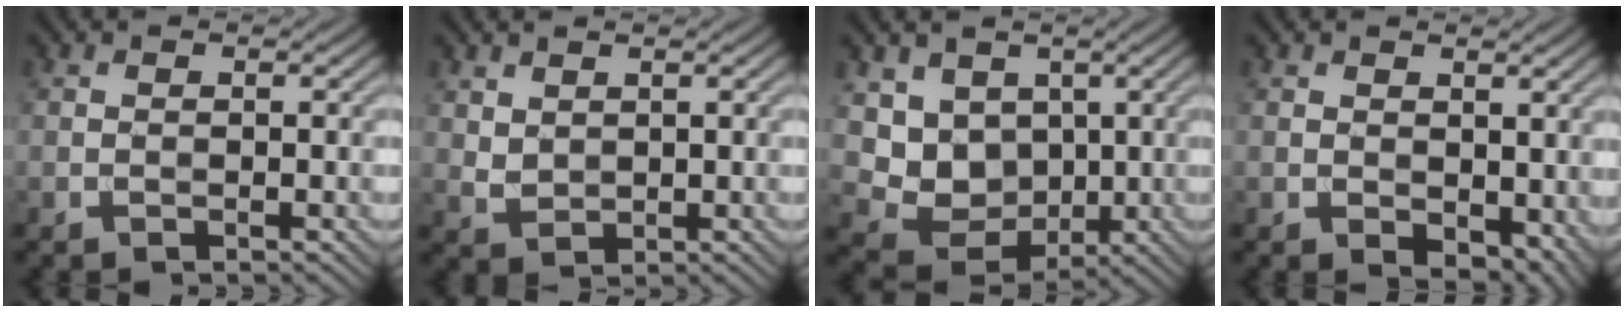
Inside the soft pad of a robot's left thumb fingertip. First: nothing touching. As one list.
[{"total": 2.4, "force": [1.5, 1.5, 1.1], "torque": [-0.030, -0.004, 0.038]}, {"total": 7.3, "force": [1.7, 6.2, 3.5], "torque": [-0.091, -0.024, 0.025]}, {"total": 4.3, "force": [0.4, 2.9, 3.2], "torque": [-0.053, -0.019, 0.017]}]